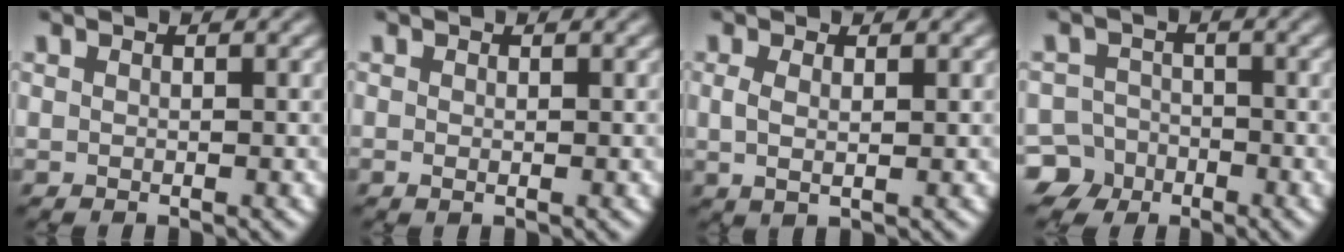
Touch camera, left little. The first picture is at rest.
{"total": 0.0}
{"total": 1.4, "force": [0.3, 0.5, 1.2], "torque": [-0.029, -0.001, 0.007]}
{"total": 6.7, "force": [-4.6, 4.8, 0.9], "torque": [0.006, -0.010, -0.098]}